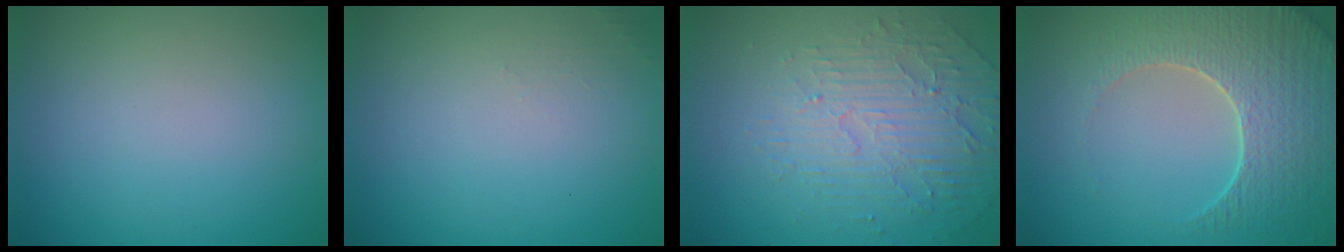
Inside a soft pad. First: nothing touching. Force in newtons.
{"total": 0.7, "press": 0.6, "slide": 0.1}
{"total": 5.1, "press": 3.3, "slide": 3.9}
{"total": 6.1, "press": 5.2, "slide": 3.2}